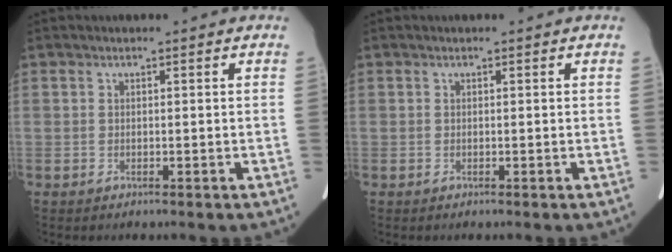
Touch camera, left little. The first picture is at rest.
{"total": 0.0}